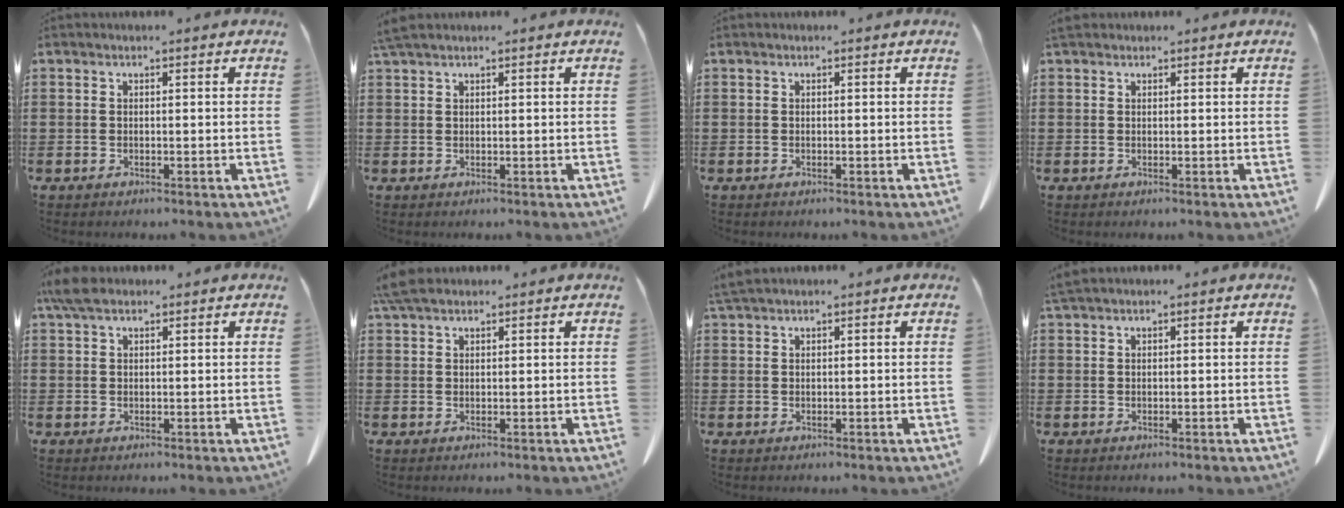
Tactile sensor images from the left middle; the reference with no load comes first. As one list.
[{"total": 1.6, "force": [1.3, 0.1, 0.9], "torque": [-0.022, -0.001, 0.026]}, {"total": 0.0}, {"total": 1.0, "force": [0.8, 0.4, 0.4], "torque": [-0.010, 0.001, 0.016]}, {"total": 3.4, "force": [2.3, 1.4, 2.1], "torque": [-0.048, 0.006, 0.043]}, {"total": 3.6, "force": [3.0, 1.1, 1.8], "torque": [-0.045, 0.000, 0.058]}, {"total": 1.6, "force": [1.4, 0.0, 0.8], "torque": [-0.019, -0.001, 0.028]}, {"total": 1.1, "force": [1.0, 0.0, 0.5], "torque": [-0.013, -0.002, 0.020]}]